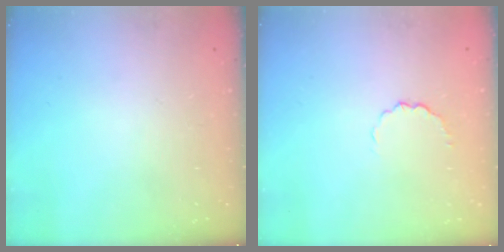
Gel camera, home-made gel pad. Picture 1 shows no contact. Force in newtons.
{"total": 3.5, "press": 3.3, "slide": 1.3}